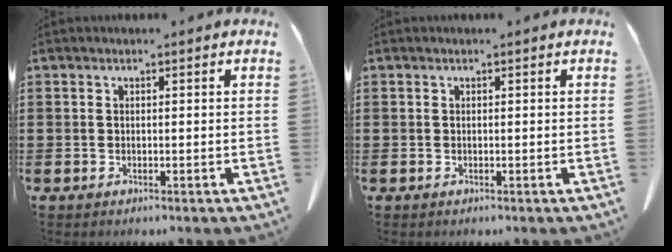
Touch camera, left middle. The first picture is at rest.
{"total": 0.0}